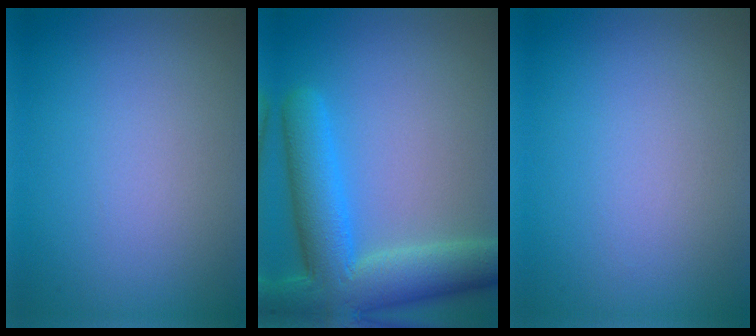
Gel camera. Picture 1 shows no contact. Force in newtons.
{"total": 9.1, "press": 9.1, "slide": 0.3}
{"total": 0.0}